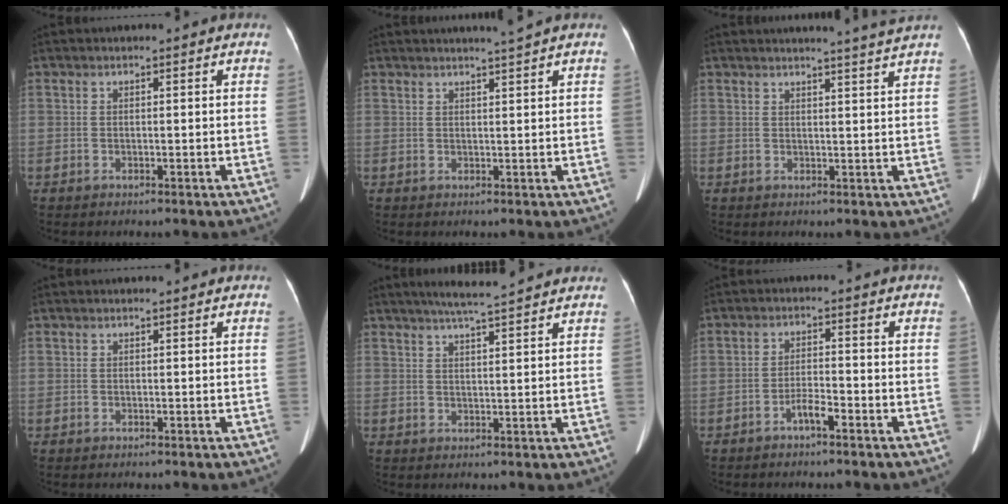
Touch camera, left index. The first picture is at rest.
{"total": 2.5, "force": [2.1, -1.0, 0.9], "torque": [-0.011, -0.005, 0.033]}
{"total": 5.7, "force": [5.1, -1.7, 1.7], "torque": [-0.024, -0.014, 0.053]}
{"total": 0.0}
{"total": 7.6, "force": [6.7, -0.3, 3.7], "torque": [-0.065, 0.023, 0.094]}
{"total": 2.8, "force": [-2.0, 0.3, 1.9], "torque": [-0.037, 0.001, -0.039]}